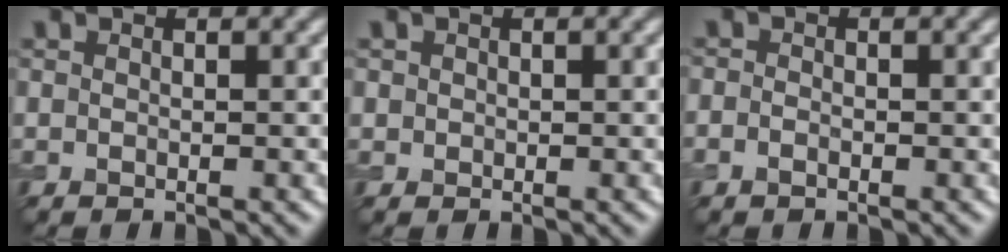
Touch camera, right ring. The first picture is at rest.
{"total": 0.6, "force": [0.2, 0.6, 0.0], "torque": [0.006, -0.002, 0.003]}
{"total": 1.0, "force": [-0.5, 0.7, 0.6], "torque": [-0.008, -0.002, -0.011]}